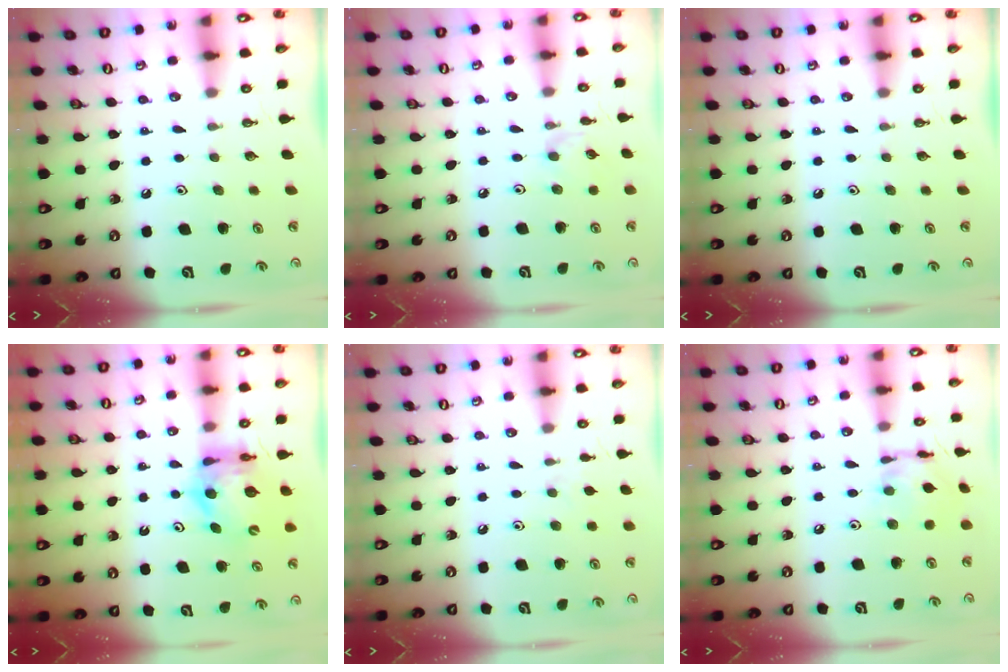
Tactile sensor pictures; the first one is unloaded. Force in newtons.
{"total": 1.5, "press": 1.5, "slide": 0.4}
{"total": 0.0}
{"total": 11.1, "press": 11.0, "slide": 1.4}
{"total": 2.8, "press": 2.7, "slide": 0.5}
{"total": 10.6, "press": 10.6, "slide": 0.8}